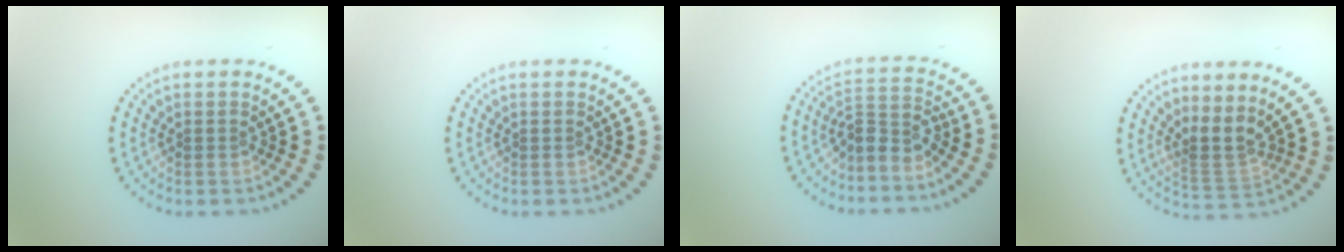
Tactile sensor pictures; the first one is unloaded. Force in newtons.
{"total": 0.0}
{"total": 2.9, "press": 2.1, "slide": 2.0}
{"total": 2.9, "press": 2.0, "slide": 2.1}